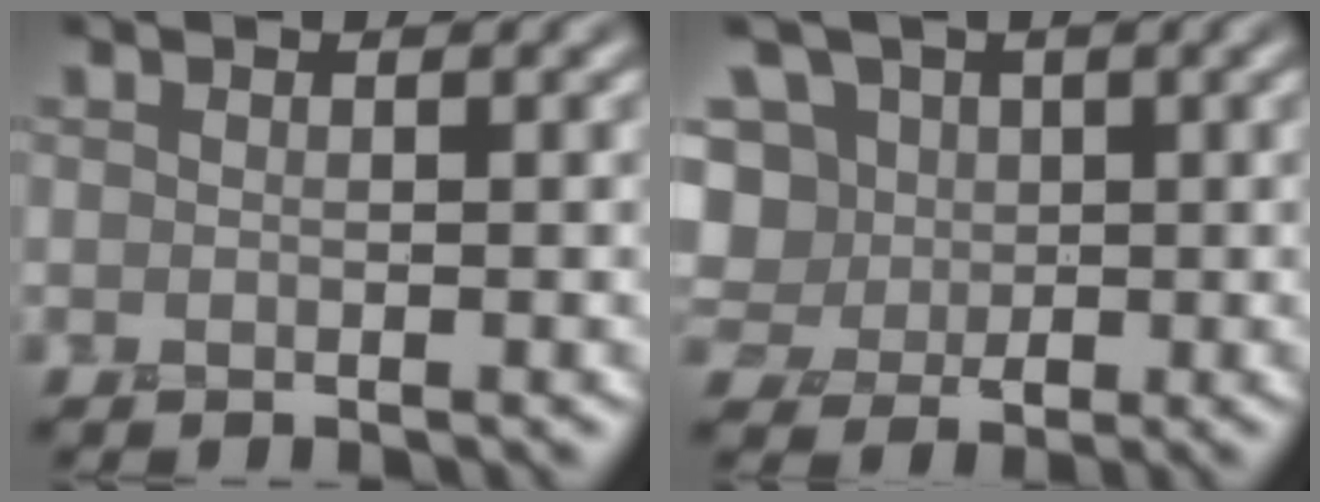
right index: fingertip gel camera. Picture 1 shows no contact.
{"total": 11.4, "force": [4.1, 9.5, 4.9], "torque": [-0.116, 0.051, 0.048]}